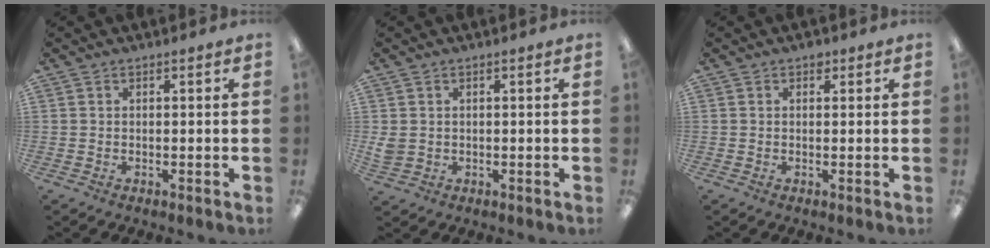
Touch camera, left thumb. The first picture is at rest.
{"total": 2.3, "force": [0.5, 2.0, 1.0], "torque": [-0.020, 0.004, 0.009]}
{"total": 1.3, "force": [0.8, 0.8, 0.6], "torque": [-0.004, -0.001, 0.013]}